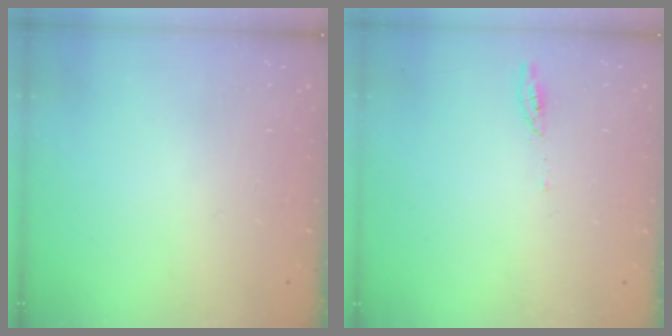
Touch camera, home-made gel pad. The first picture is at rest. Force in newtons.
{"total": 2.9, "press": 2.9, "slide": 0.4}